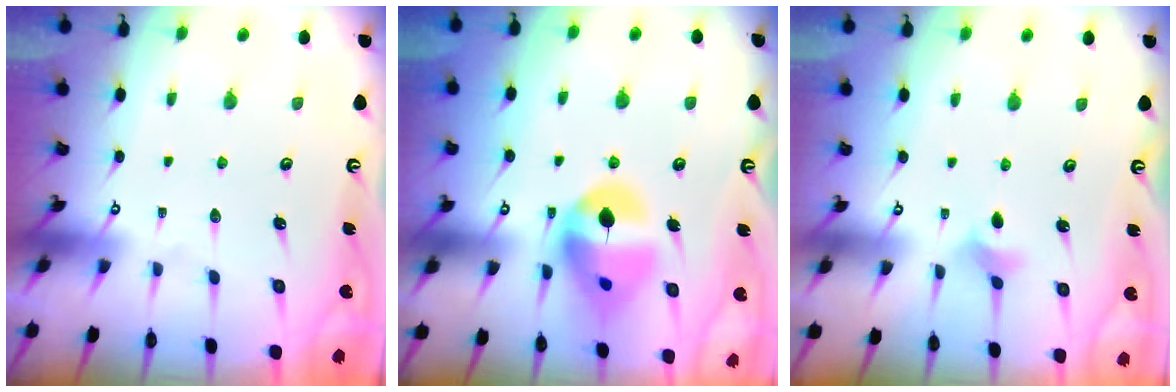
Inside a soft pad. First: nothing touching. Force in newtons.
{"total": 14.1, "press": 14.0, "slide": 1.8}
{"total": 3.0, "press": 2.9, "slide": 0.5}